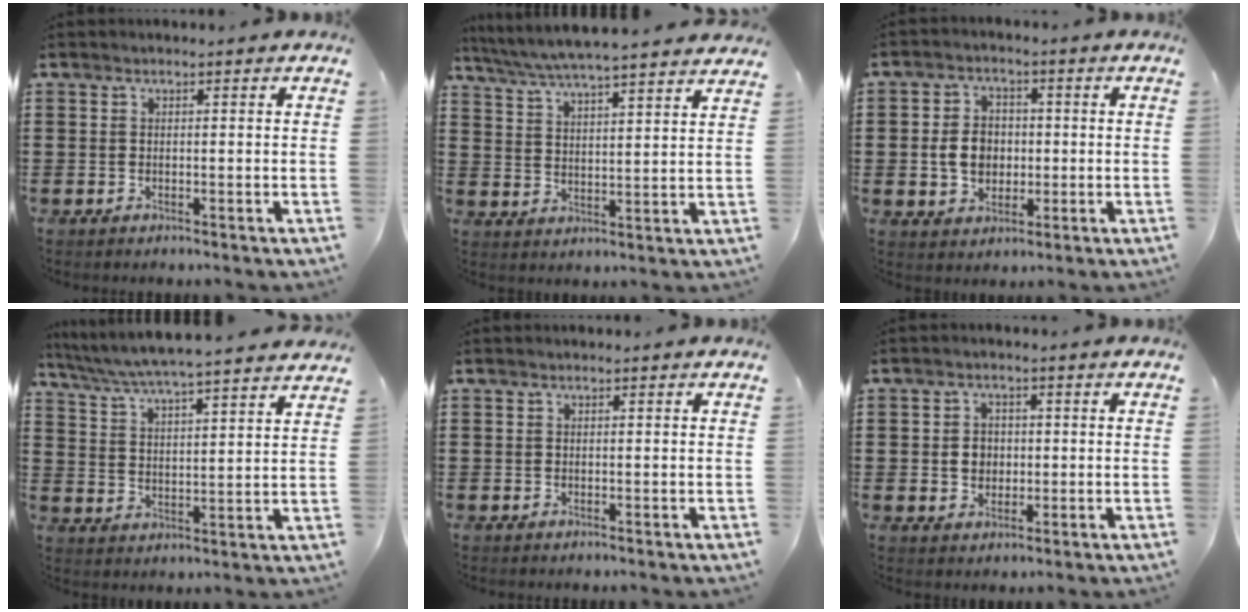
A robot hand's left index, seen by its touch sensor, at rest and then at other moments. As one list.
[{"total": 5.3, "force": [5.0, -0.4, 1.5], "torque": [-0.052, -0.031, 0.085]}, {"total": 5.8, "force": [-0.4, 4.5, 3.7], "torque": [-0.079, 0.005, -0.013]}, {"total": 4.9, "force": [4.7, -0.5, 1.3], "torque": [-0.049, -0.034, 0.077]}, {"total": 0.0}, {"total": 3.2, "force": [-0.1, 2.8, 1.5], "torque": [-0.031, 0.005, -0.008]}]